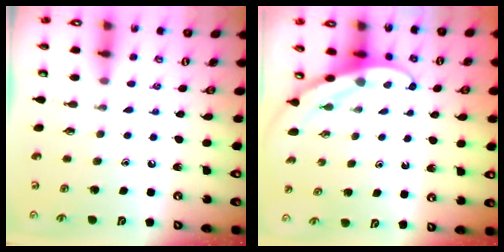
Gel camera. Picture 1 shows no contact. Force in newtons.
{"total": 3.8, "press": 3.7, "slide": 0.3}